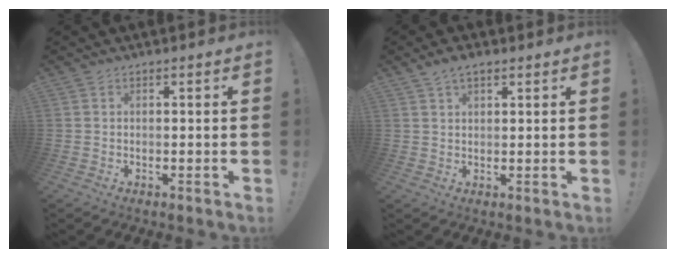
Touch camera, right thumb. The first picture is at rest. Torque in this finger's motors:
{"motor_torque": [0.00, 0.00, 0.00, 0.00, 0.00]}